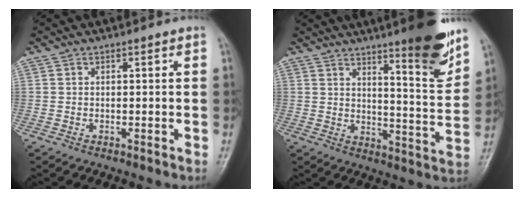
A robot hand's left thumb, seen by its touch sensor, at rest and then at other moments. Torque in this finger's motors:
{"motor_torque": [3.30, 1.68, 1.35, -1.43, 0.20]}